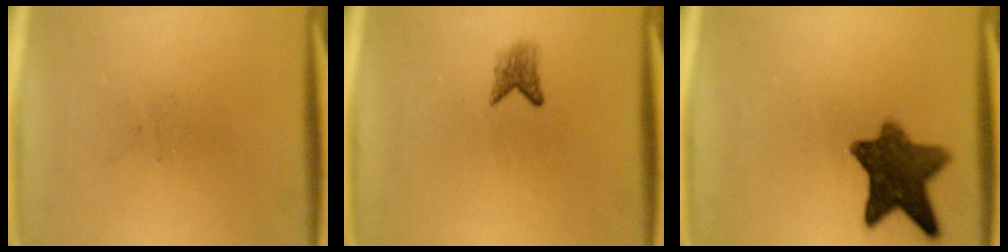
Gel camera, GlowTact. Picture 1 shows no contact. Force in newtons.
{"total": 1.8}
{"total": 9.8}